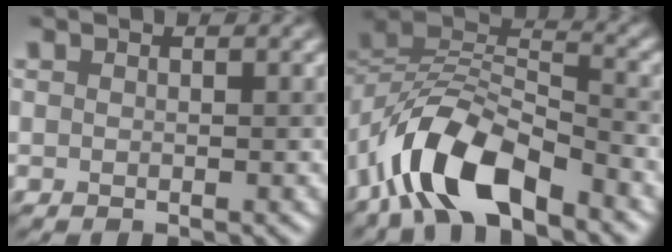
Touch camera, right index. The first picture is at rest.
{"total": 9.5, "force": [-5.8, 4.0, 6.4], "torque": [-0.112, 0.012, -0.111]}